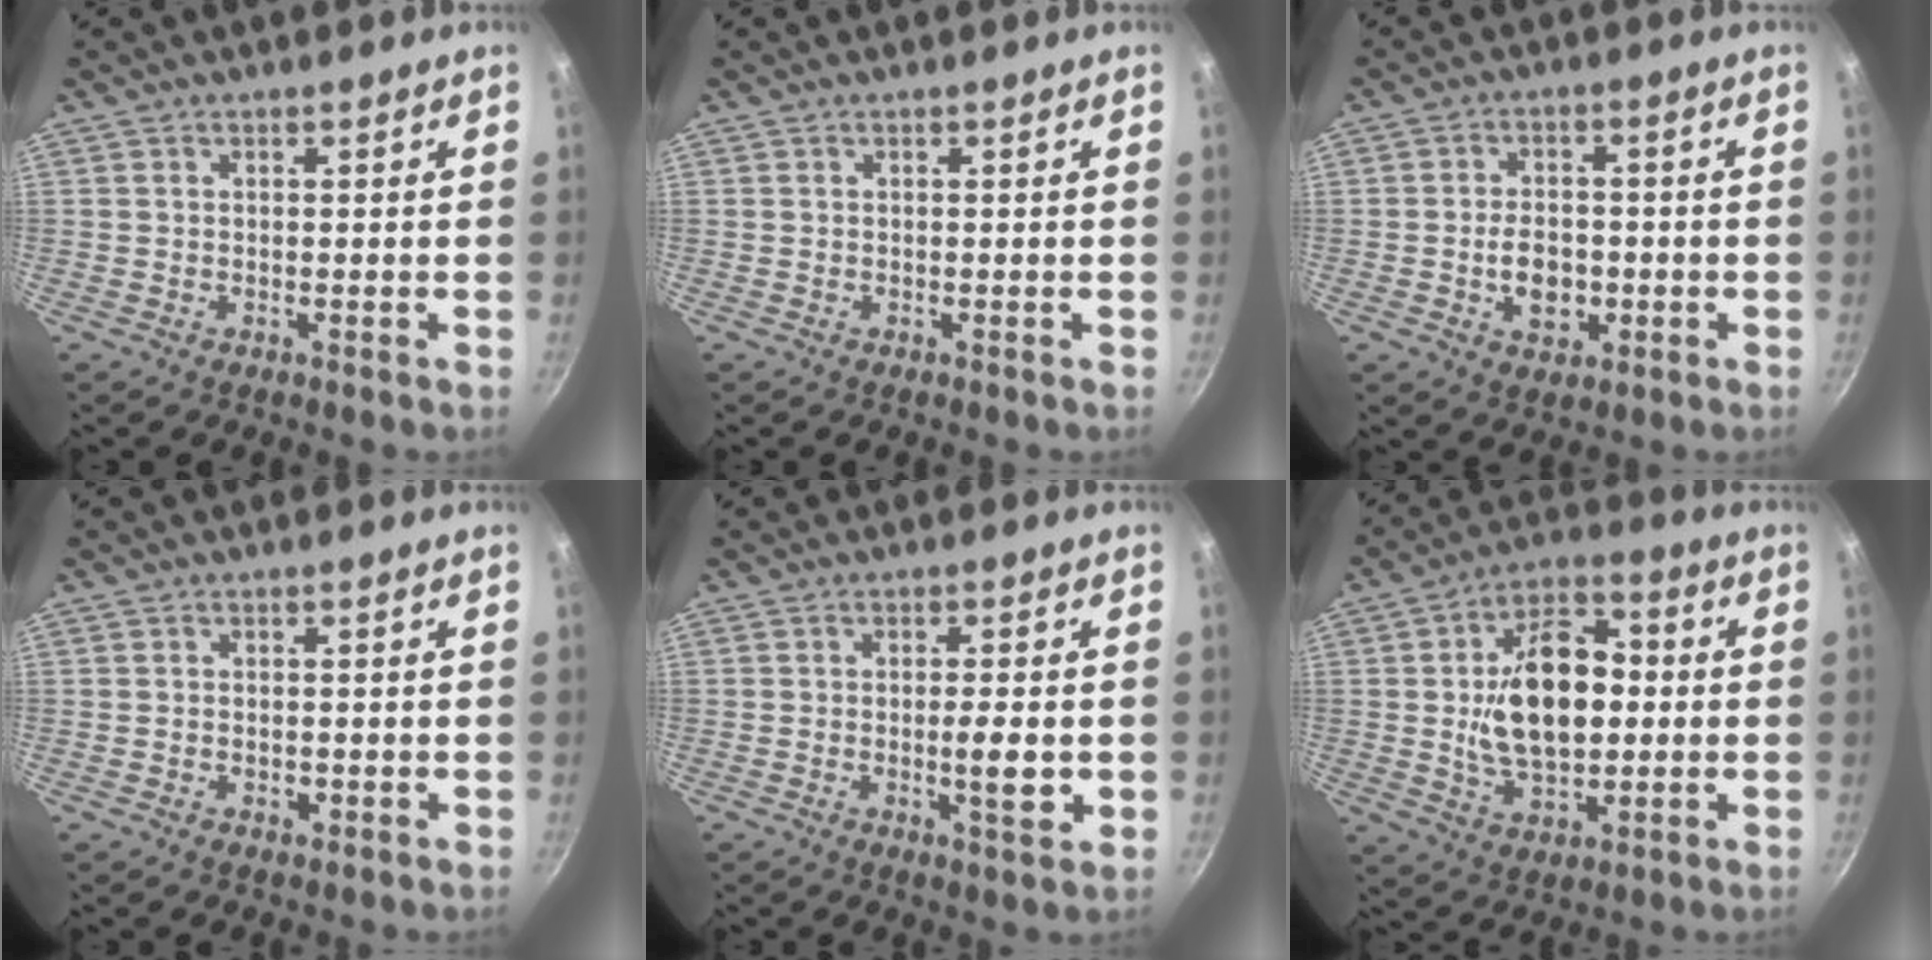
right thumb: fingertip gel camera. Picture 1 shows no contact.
{"total": 0.0}
{"total": 7.3, "force": [-1.6, 5.0, 5.1], "torque": [-0.061, 0.014, -0.023]}
{"total": 1.6, "force": [-0.5, 1.1, 1.1], "torque": [-0.016, 0.002, -0.009]}
{"total": 5.9, "force": [-1.0, 1.3, 5.7], "torque": [-0.087, -0.002, -0.015]}
{"total": 17.3, "force": [0.5, 10.4, 13.8], "torque": [-0.198, 0.016, 0.003]}